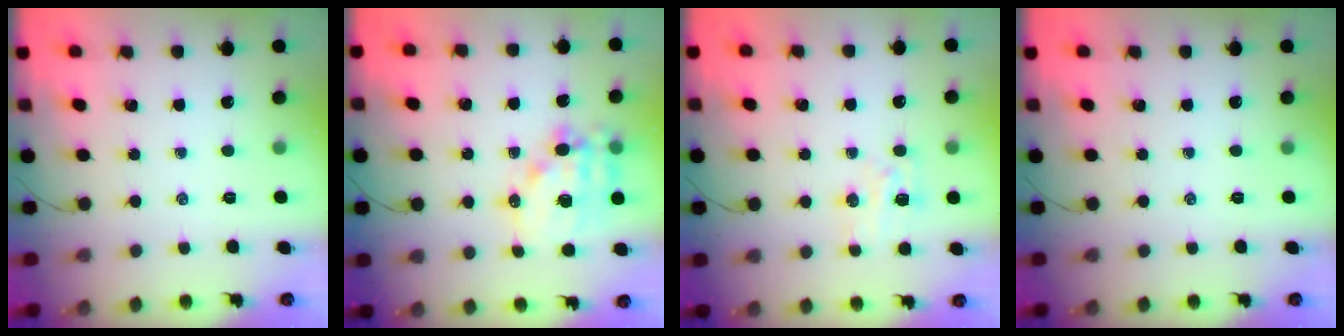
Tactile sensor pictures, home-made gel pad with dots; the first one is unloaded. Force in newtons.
{"total": 14.3, "press": 13.9, "slide": 3.2}
{"total": 4.3, "press": 4.2, "slide": 0.8}
{"total": 0.0}